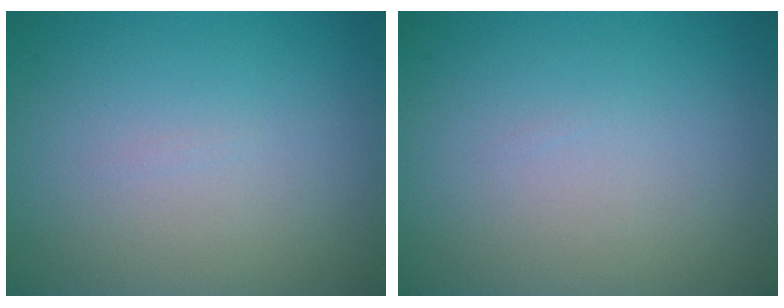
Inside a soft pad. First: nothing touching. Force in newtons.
{"total": 0.0}